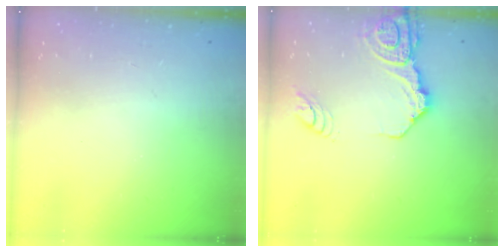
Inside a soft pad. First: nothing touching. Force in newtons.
{"total": 13.8, "press": 13.7, "slide": 1.5}